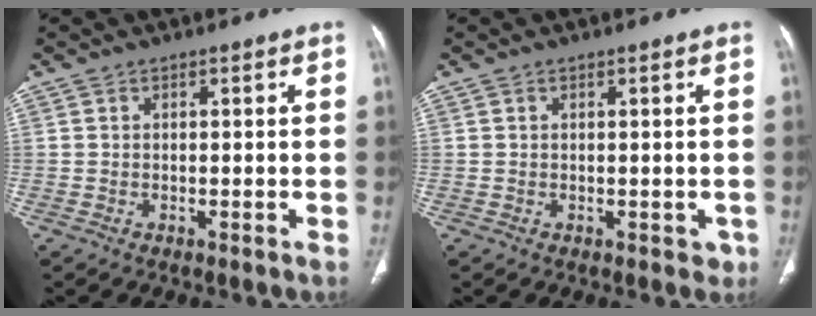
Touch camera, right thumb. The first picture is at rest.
{"total": 1.5, "force": [0.0, 1.2, 1.0], "torque": [-0.003, 0.000, 0.005]}